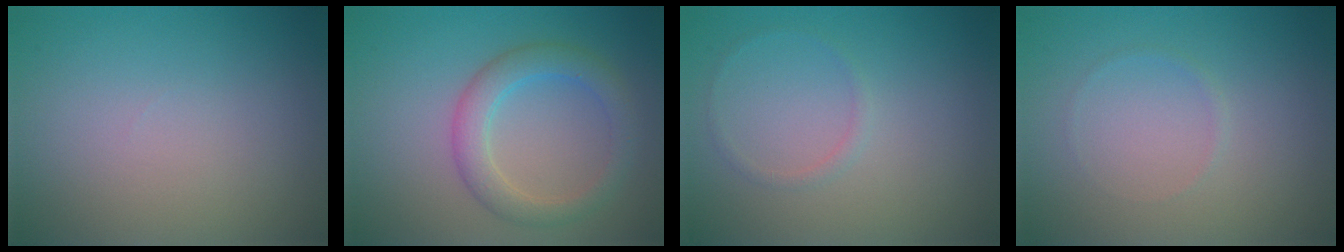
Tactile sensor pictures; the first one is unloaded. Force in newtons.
{"total": 3.5, "press": 3.5, "slide": 0.0}
{"total": 0.8, "press": 0.8, "slide": 0.1}
{"total": 0.5, "press": 0.5, "slide": 0.1}